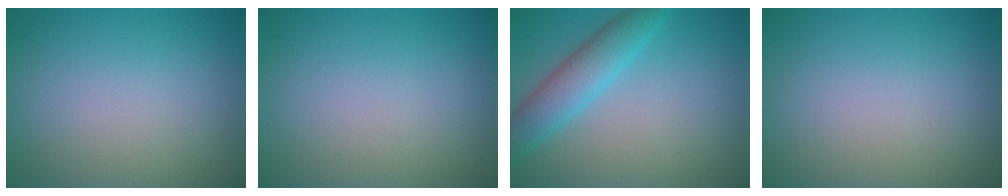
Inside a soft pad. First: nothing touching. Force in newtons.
{"total": 0.0}
{"total": 4.3, "press": 4.3, "slide": 0.1}
{"total": 0.0}